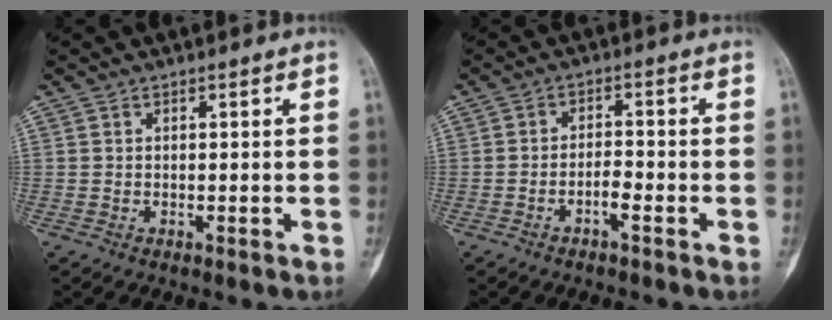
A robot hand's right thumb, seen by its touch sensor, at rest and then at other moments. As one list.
[{"total": 3.0, "force": [-1.7, 0.9, 2.3], "torque": [-0.037, 0.019, -0.033]}]